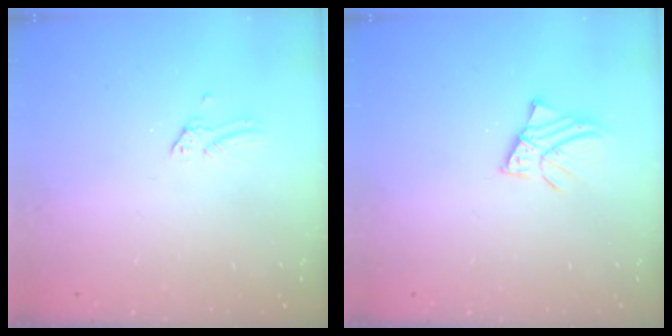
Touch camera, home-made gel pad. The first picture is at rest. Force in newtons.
{"total": 3.1, "press": 3.0, "slide": 0.4}